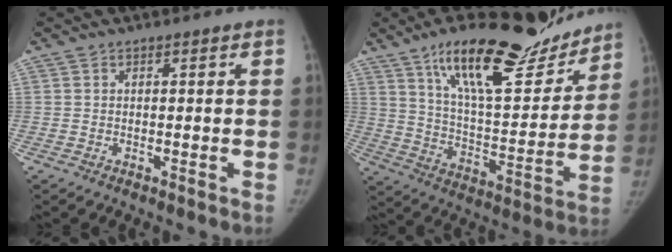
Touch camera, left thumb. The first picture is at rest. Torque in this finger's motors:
{"motor_torque": [0.95, -0.46, 1.62, -1.15, 0.38]}